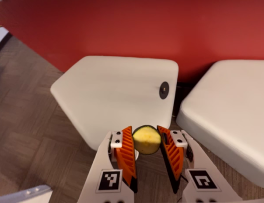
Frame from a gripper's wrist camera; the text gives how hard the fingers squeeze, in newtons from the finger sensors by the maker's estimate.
{"total": 11.0, "left": 11.1, "right": 11.0}